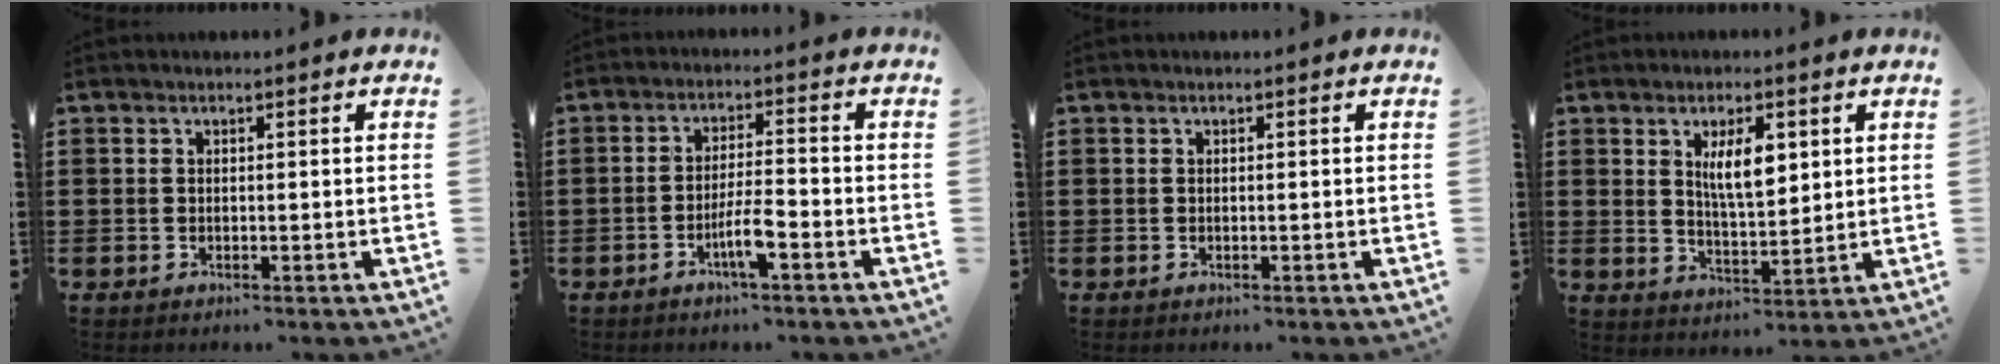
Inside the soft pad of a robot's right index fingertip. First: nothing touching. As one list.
[{"total": 4.9, "force": [-2.4, 0.6, 4.2], "torque": [-0.084, -0.005, -0.046]}, {"total": 0.0}, {"total": 6.5, "force": [2.2, 2.3, 5.6], "torque": [-0.109, 0.002, 0.036]}]